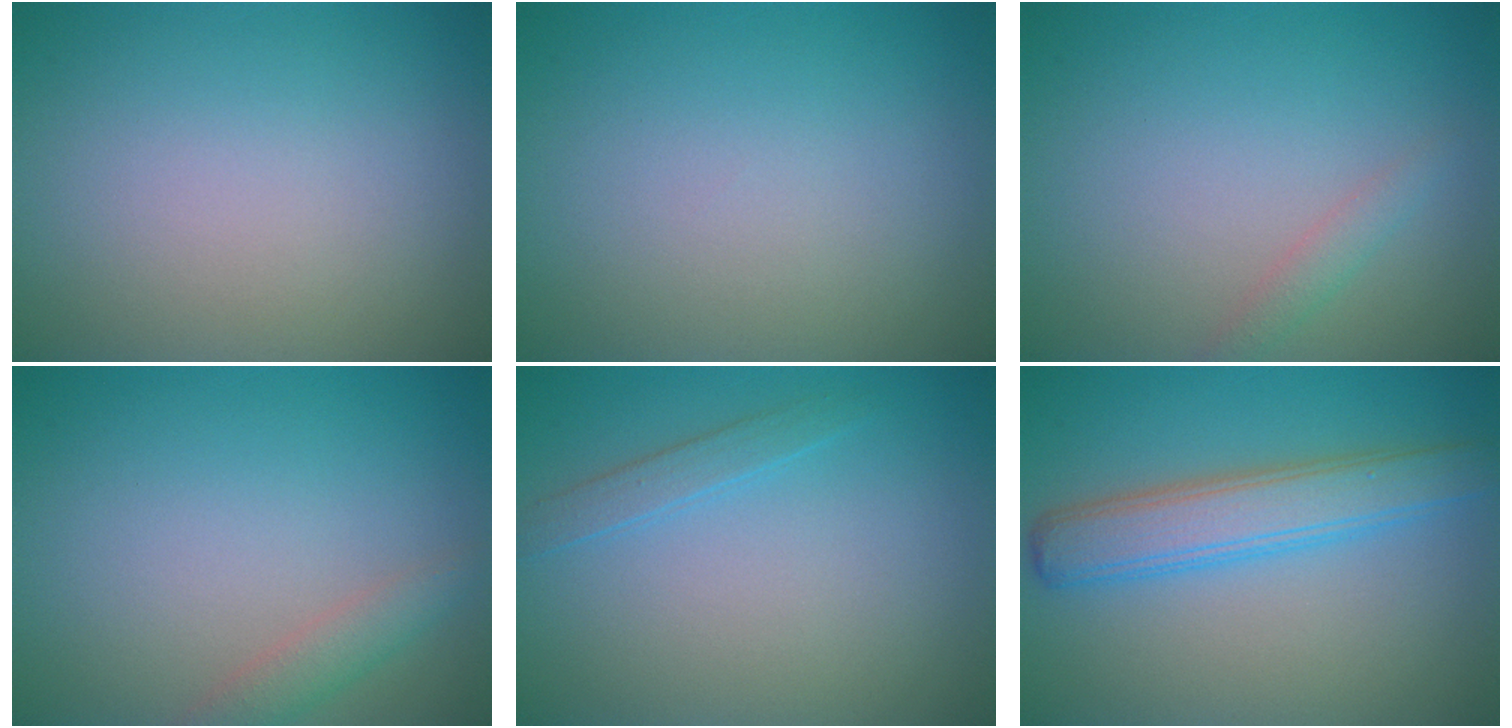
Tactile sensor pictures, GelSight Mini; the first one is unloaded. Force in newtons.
{"total": 0.0}
{"total": 1.2, "press": 1.2, "slide": 0.1}
{"total": 1.9, "press": 1.9, "slide": 0.1}
{"total": 1.3, "press": 1.3, "slide": 0.1}
{"total": 4.8, "press": 4.8, "slide": 0.1}